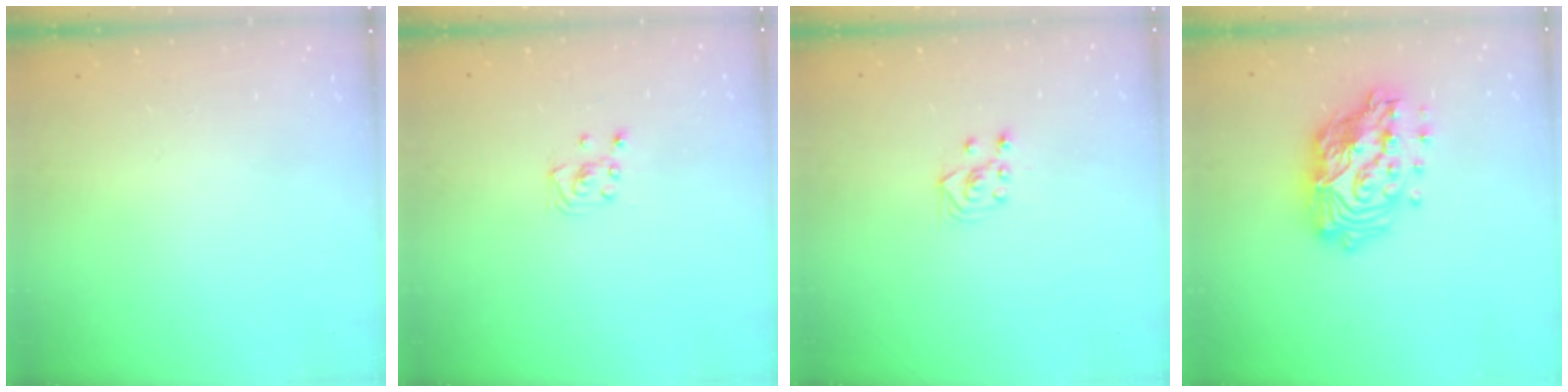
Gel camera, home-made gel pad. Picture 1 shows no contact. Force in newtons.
{"total": 2.3, "press": 2.3, "slide": 0.2}
{"total": 2.6, "press": 2.5, "slide": 1.0}
{"total": 18.6, "press": 18.5, "slide": 1.9}